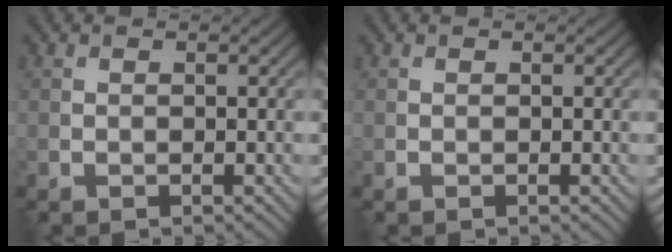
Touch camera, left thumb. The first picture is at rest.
{"total": 0.0}